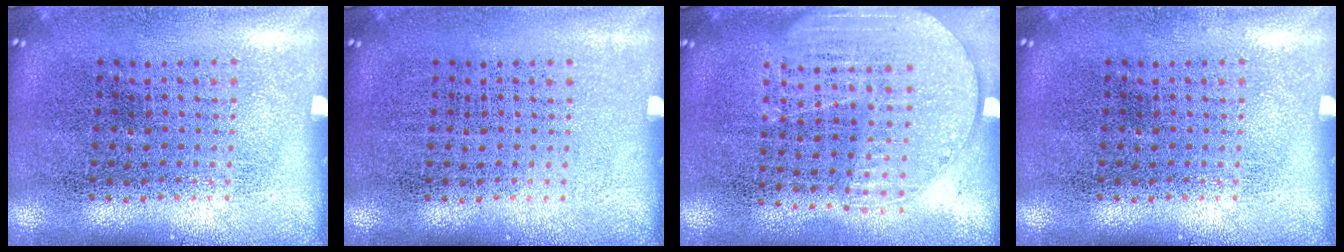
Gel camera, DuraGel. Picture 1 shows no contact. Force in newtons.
{"total": 0.0}
{"total": 1.4, "press": 1.2, "slide": 0.7}
{"total": 0.0}